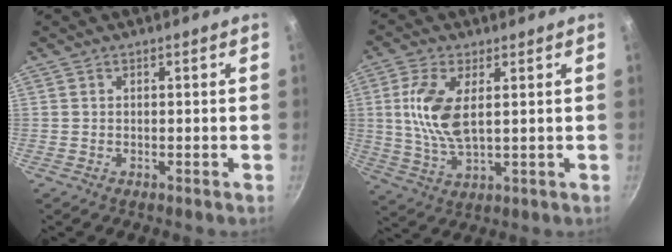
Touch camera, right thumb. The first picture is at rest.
{"total": 9.9, "force": [1.9, 4.5, 8.6], "torque": [-0.177, -0.005, 0.042]}